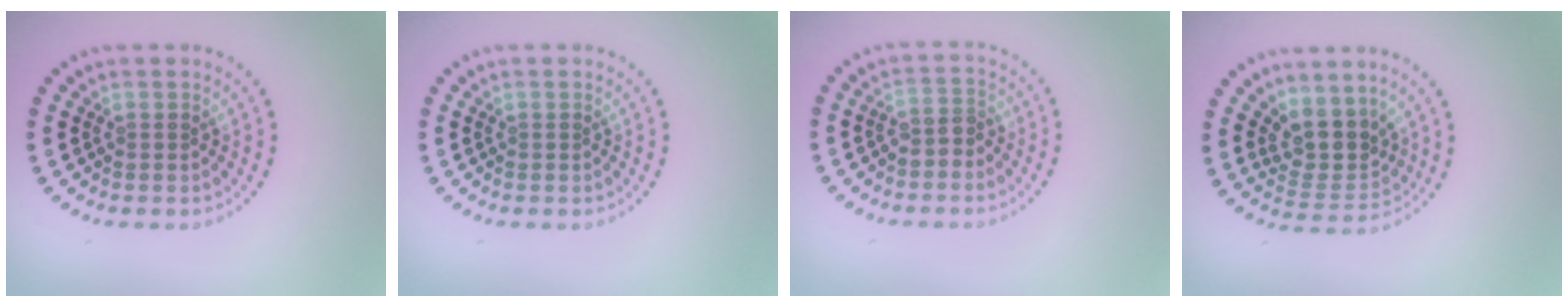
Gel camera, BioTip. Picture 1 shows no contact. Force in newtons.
{"total": 0.0}
{"total": 1.8, "press": 1.5, "slide": 0.9}
{"total": 3.8, "press": 3.1, "slide": 2.2}